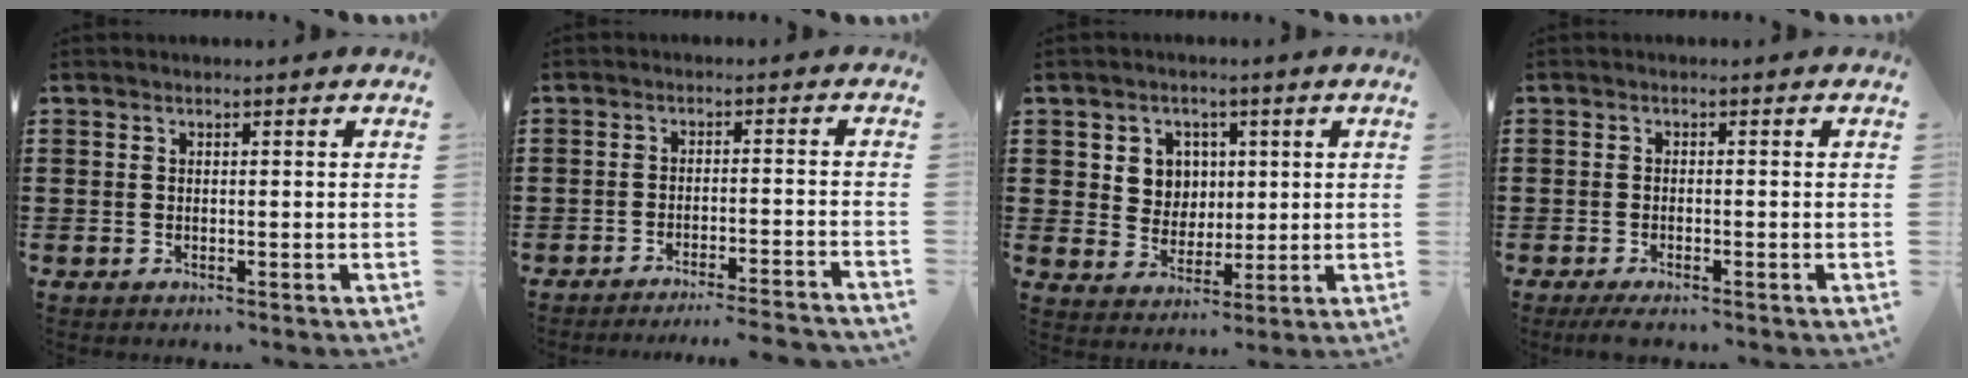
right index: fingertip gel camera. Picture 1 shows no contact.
{"total": 3.4, "force": [-3.2, -0.7, 0.8], "torque": [-0.015, -0.008, -0.066]}
{"total": 5.1, "force": [1.5, 4.8, 1.2], "torque": [-0.039, 0.012, 0.025]}
{"total": 1.6, "force": [-1.3, 0.1, 0.8], "torque": [-0.014, -0.002, -0.024]}